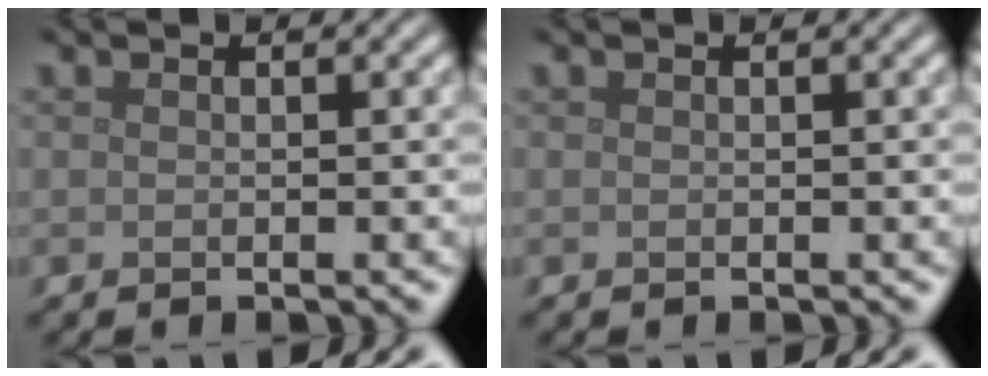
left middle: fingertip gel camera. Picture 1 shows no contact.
{"total": 0.0}